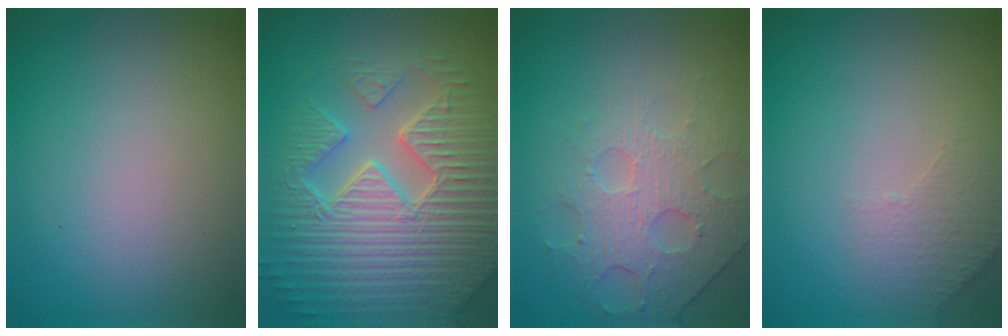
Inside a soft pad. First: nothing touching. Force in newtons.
{"total": 9.6, "press": 6.7, "slide": 6.8}
{"total": 4.0, "press": 3.8, "slide": 1.2}
{"total": 2.1, "press": 2.0, "slide": 0.5}